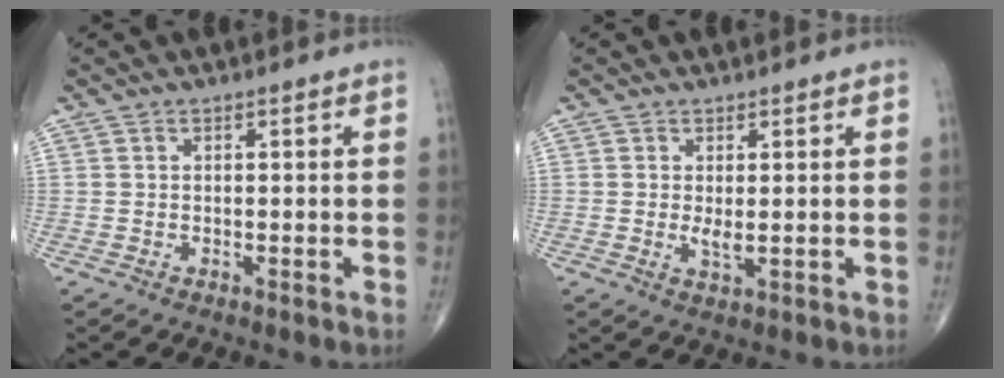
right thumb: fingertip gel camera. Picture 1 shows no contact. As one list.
[{"total": 2.0, "force": [0.1, 0.8, 1.9], "torque": [-0.038, -0.007, 0.008]}]